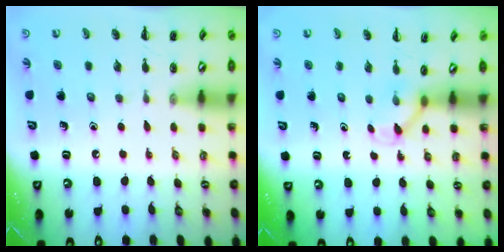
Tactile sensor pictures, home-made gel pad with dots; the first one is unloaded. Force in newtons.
{"total": 2.8, "press": 2.7, "slide": 0.9}